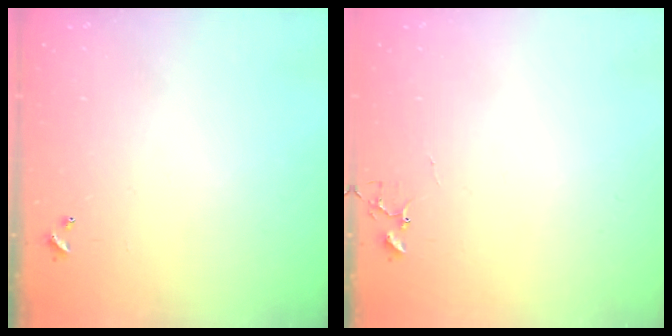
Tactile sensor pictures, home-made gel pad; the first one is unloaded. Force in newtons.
{"total": 3.4, "press": 3.4, "slide": 0.3}